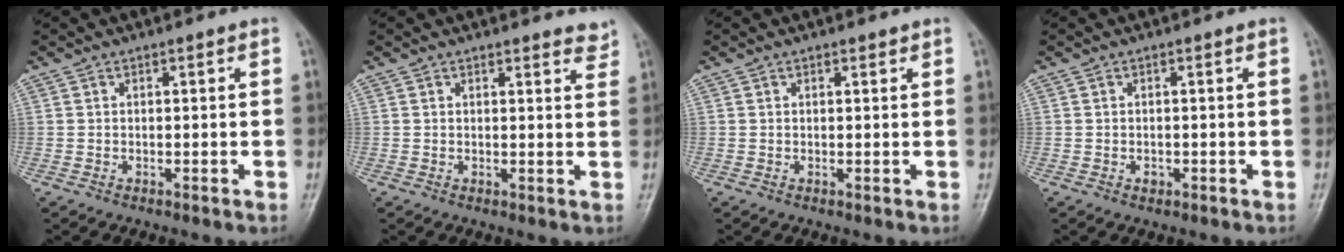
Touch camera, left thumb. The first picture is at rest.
{"total": 3.2, "force": [3.0, 0.9, 0.8], "torque": [0.004, -0.020, 0.021]}
{"total": 0.7, "force": [0.6, 0.3, 0.4], "torque": [-0.008, -0.004, 0.007]}
{"total": 0.9, "force": [-0.3, 0.7, 0.5], "torque": [-0.004, 0.001, -0.003]}